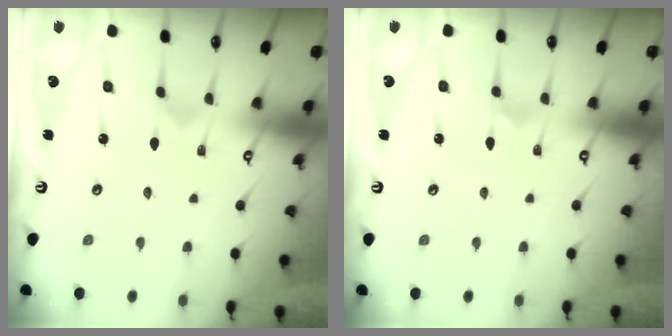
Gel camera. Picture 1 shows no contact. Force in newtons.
{"total": 1.3, "press": 1.3, "slide": 0.3}